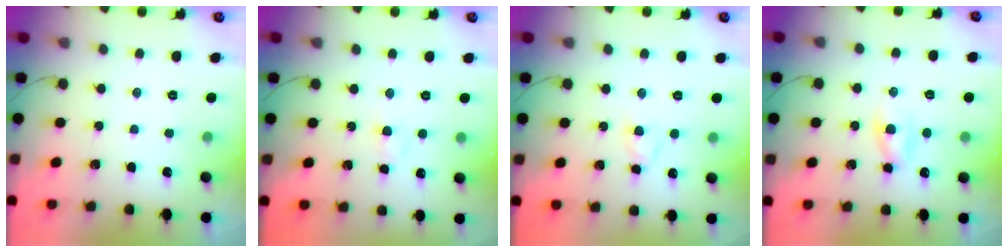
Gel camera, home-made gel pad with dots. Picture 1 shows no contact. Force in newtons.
{"total": 1.8, "press": 1.6, "slide": 0.9}
{"total": 2.9, "press": 2.7, "slide": 1.1}
{"total": 2.2, "press": 2.0, "slide": 0.9}